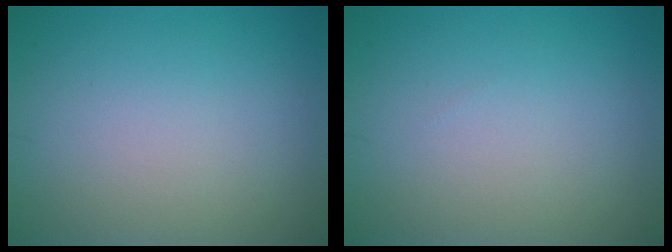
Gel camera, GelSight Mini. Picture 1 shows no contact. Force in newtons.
{"total": 0.0}